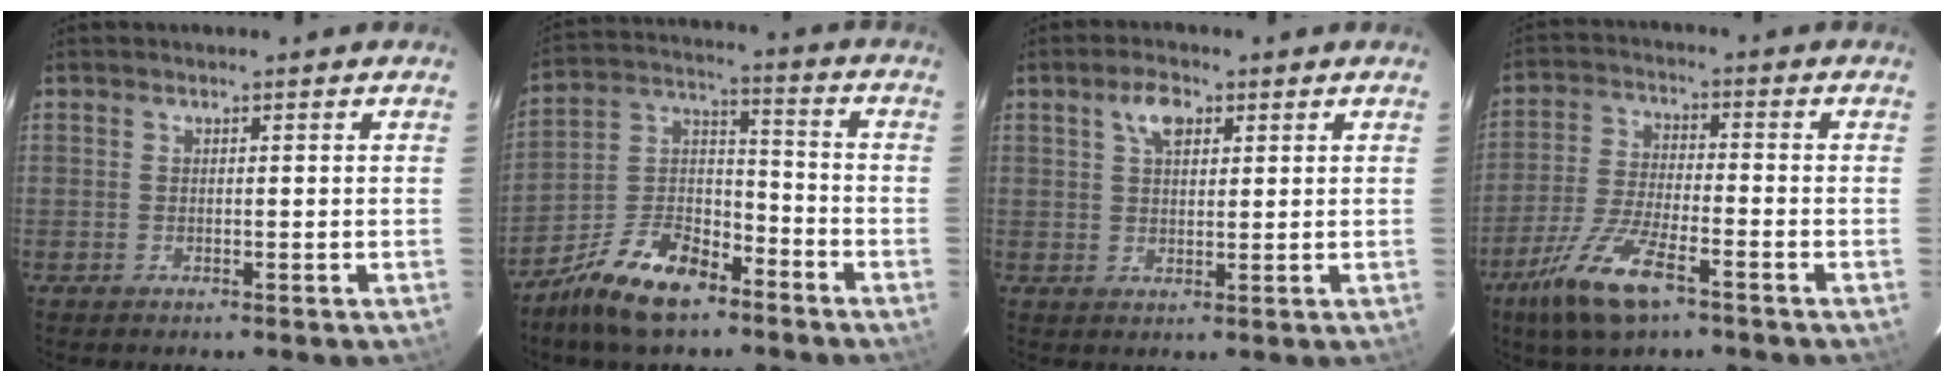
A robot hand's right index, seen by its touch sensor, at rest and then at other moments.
{"total": 14.1, "force": [-9.8, 6.3, 7.9], "torque": [-0.168, 0.021, -0.180]}
{"total": 4.4, "force": [2.1, 2.3, 3.0], "torque": [-0.055, 0.012, 0.038]}
{"total": 11.6, "force": [-7.1, 3.3, 8.5], "torque": [-0.188, -0.016, -0.138]}